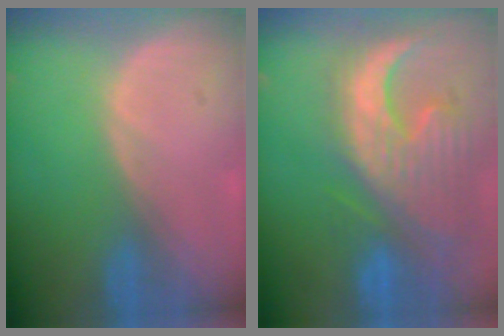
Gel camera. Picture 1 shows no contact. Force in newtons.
{"total": 13.4, "press": 11.3, "slide": 7.1}